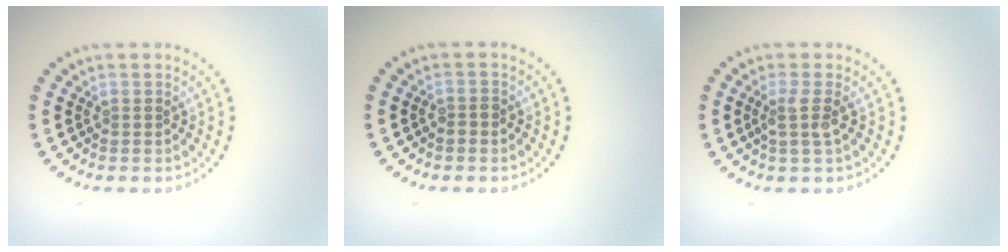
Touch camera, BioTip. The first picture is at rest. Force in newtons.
{"total": 0.9, "press": 0.8, "slide": 0.3}
{"total": 1.8, "press": 1.4, "slide": 1.2}